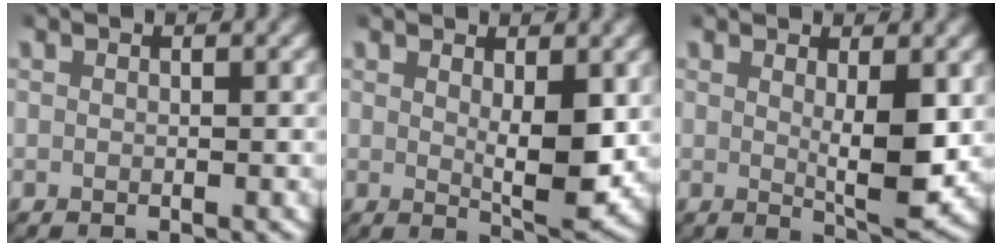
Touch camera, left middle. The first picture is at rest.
{"total": 4.0, "force": [1.2, 1.1, 3.7], "torque": [-0.059, -0.020, 0.022]}
{"total": 3.9, "force": [1.0, 0.8, 3.7], "torque": [-0.060, -0.020, 0.019]}